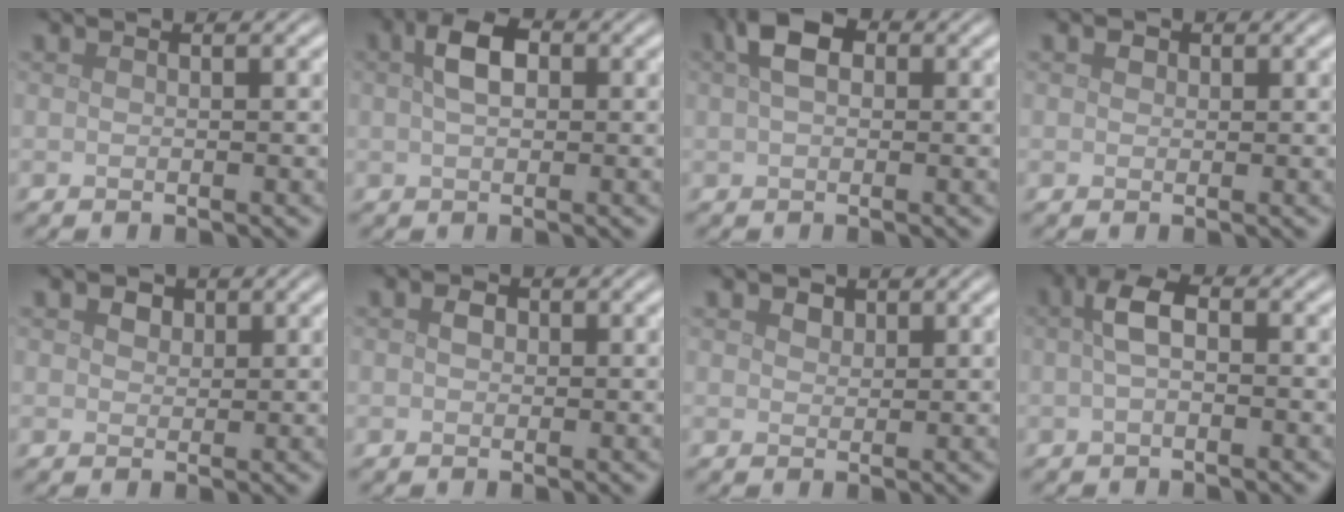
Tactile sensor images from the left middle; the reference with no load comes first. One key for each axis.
{"total": 3.5, "fx": 0.9, "fy": 2.1, "fz": 2.7, "tx": -0.049, "ty": 0.011, "tz": 0.009}
{"total": 4.1, "fx": 1.4, "fy": 2.6, "fz": 2.9, "tx": -0.054, "ty": 0.009, "tz": 0.015}
{"total": 0.8, "fx": 0.3, "fy": 0.7, "fz": 0.3, "tx": -0.005, "ty": -0.001, "tz": 0.002}
{"total": 1.9, "fx": 1.1, "fy": 1.4, "fz": 0.9, "tx": -0.013, "ty": 0.000, "tz": 0.012}
{"total": 1.2, "fx": 0.2, "fy": 1.0, "fz": 0.6, "tx": -0.011, "ty": 0.002, "tz": -0.002}
{"total": 1.2, "fx": 0.8, "fy": 0.9, "fz": 0.4, "tx": -0.009, "ty": 0.001, "tz": 0.013}
{"total": 2.7, "fx": 0.0, "fy": 1.2, "fz": 2.4, "tx": -0.046, "ty": 0.006, "tz": -0.007}